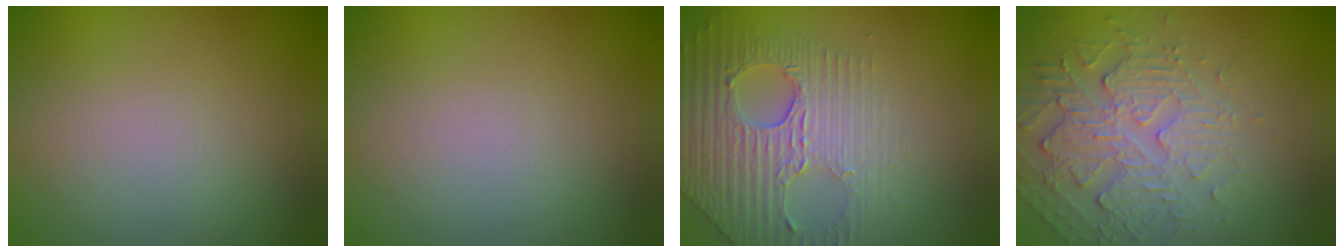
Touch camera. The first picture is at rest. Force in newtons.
{"total": 0.0}
{"total": 4.5, "press": 4.3, "slide": 1.3}
{"total": 5.0, "press": 3.6, "slide": 3.5}